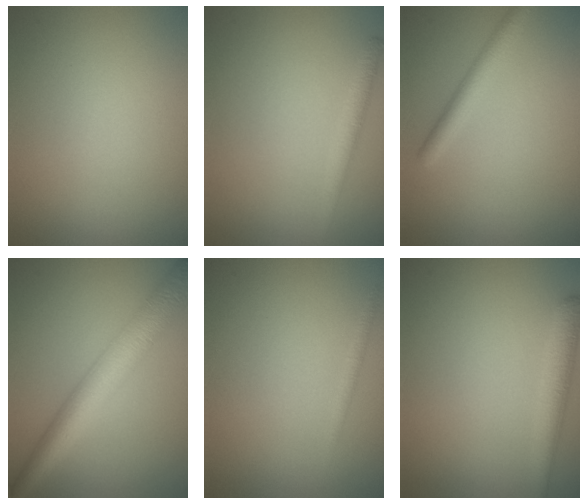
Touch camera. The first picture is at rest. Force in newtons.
{"total": 1.8, "press": 1.8, "slide": 0.1}
{"total": 2.3, "press": 2.3, "slide": 0.1}
{"total": 6.1, "press": 6.1, "slide": 0.1}
{"total": 0.9, "press": 0.9, "slide": 0.1}
{"total": 3.0, "press": 3.0, "slide": 0.2}